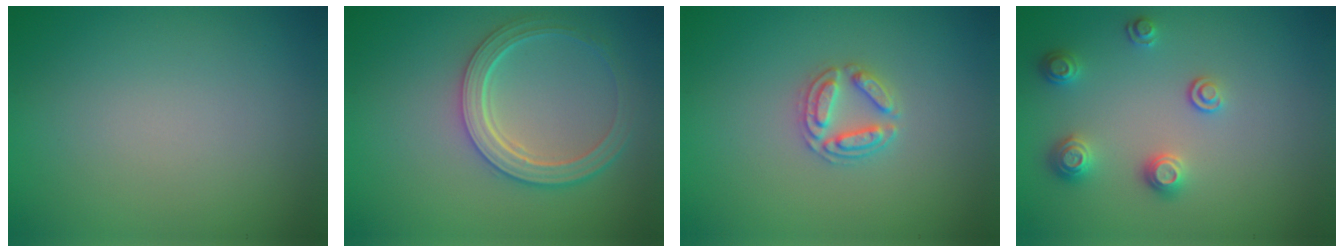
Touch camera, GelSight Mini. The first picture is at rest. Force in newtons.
{"total": 4.7, "press": 3.6, "slide": 2.9}
{"total": 2.8, "press": 2.7, "slide": 0.5}
{"total": 2.3, "press": 2.3, "slide": 0.6}